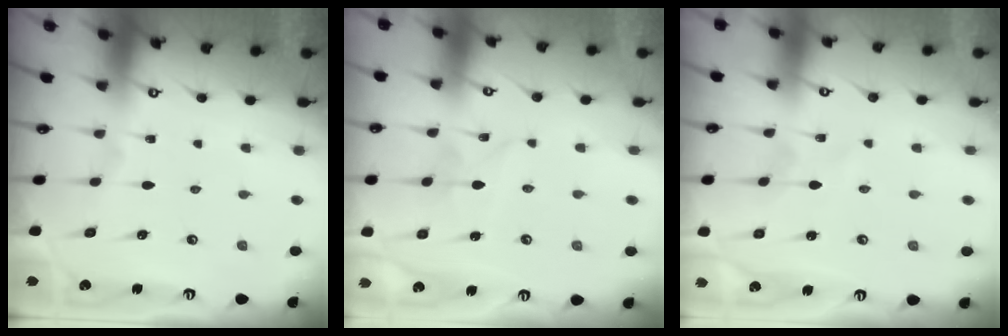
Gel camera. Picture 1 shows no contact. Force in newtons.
{"total": 1.9, "press": 1.9, "slide": 0.1}
{"total": 0.0}